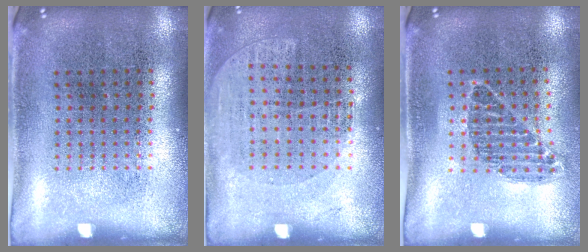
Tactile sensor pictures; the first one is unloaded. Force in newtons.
{"total": 1.2, "press": 1.0, "slide": 0.7}
{"total": 0.9, "press": 0.8, "slide": 0.5}